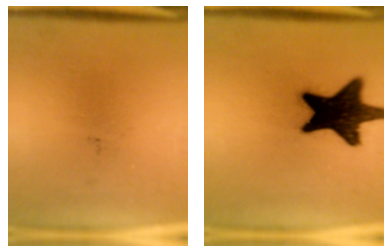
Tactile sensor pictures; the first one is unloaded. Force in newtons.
{"total": 19.0}